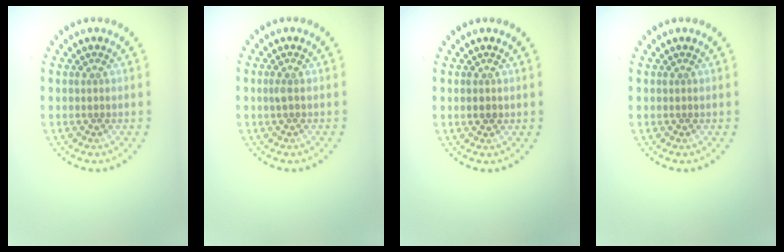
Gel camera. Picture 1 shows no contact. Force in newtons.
{"total": 0.5, "press": 0.5, "slide": 0.3}
{"total": 1.1, "press": 1.1, "slide": 0.0}
{"total": 0.0}